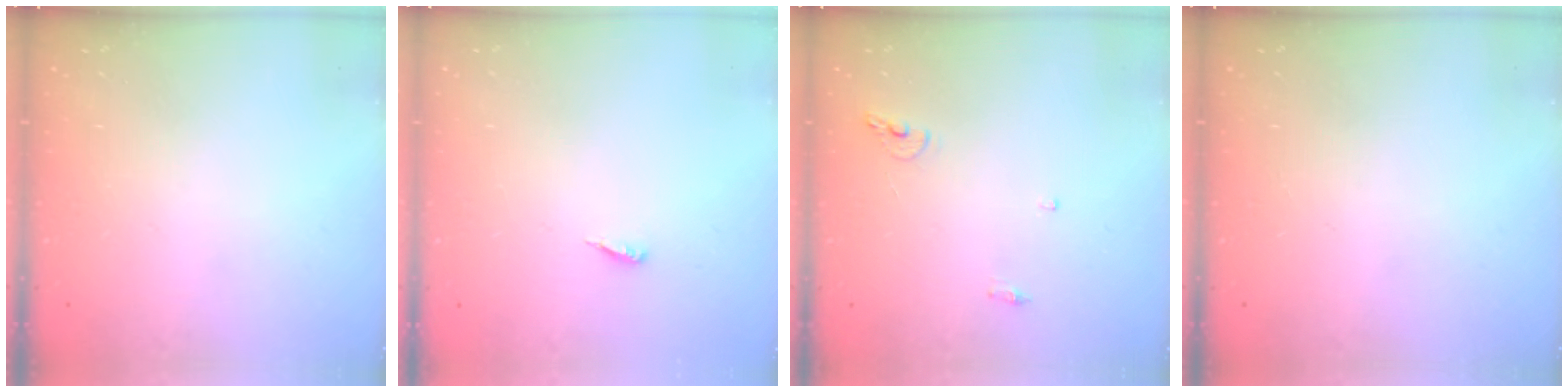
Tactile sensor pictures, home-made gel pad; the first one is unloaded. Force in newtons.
{"total": 3.0, "press": 3.0, "slide": 0.2}
{"total": 6.6, "press": 6.6, "slide": 0.7}
{"total": 0.0}